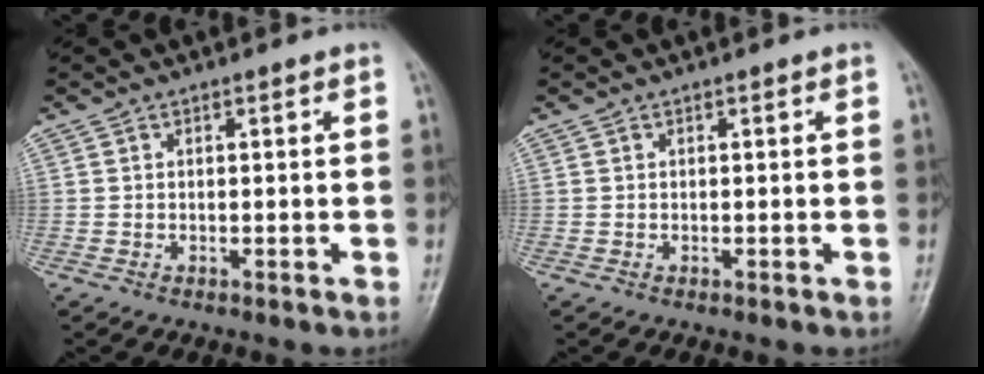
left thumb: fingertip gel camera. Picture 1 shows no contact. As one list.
[{"total": 0.0}]